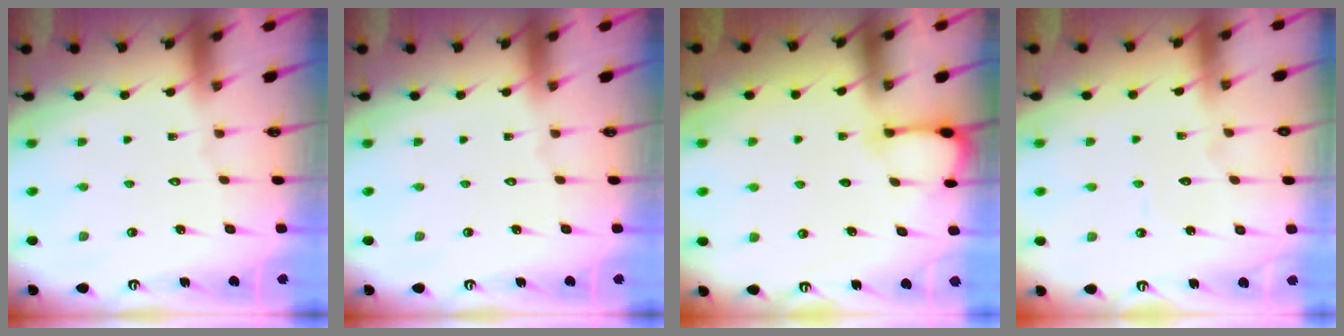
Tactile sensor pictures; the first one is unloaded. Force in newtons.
{"total": 0.0}
{"total": 4.8, "press": 4.8, "slide": 0.5}
{"total": 3.4, "press": 3.4, "slide": 0.3}